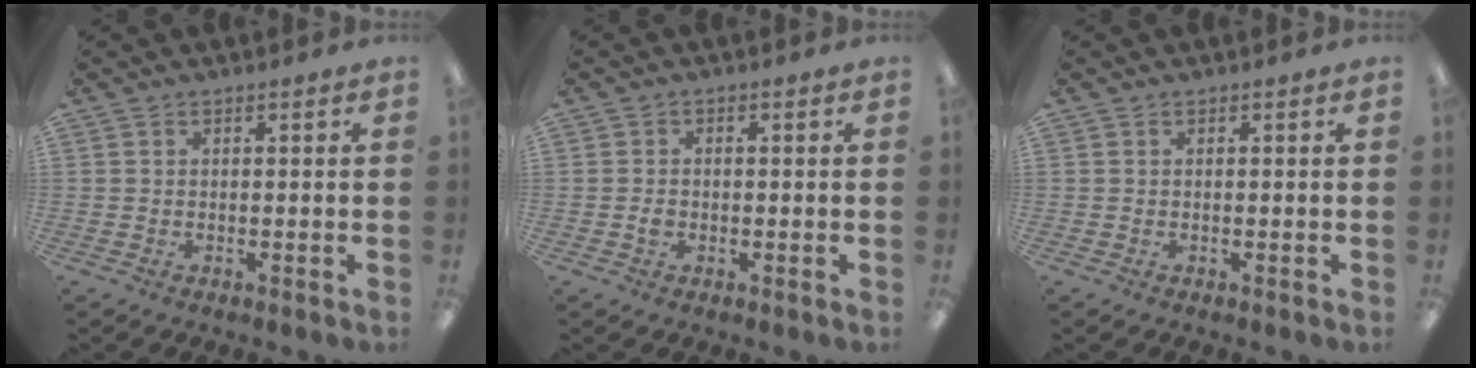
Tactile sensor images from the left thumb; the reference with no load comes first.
{"total": 1.5, "force": [-0.4, 1.3, 0.7], "torque": [-0.012, 0.004, -0.009]}
{"total": 0.0}